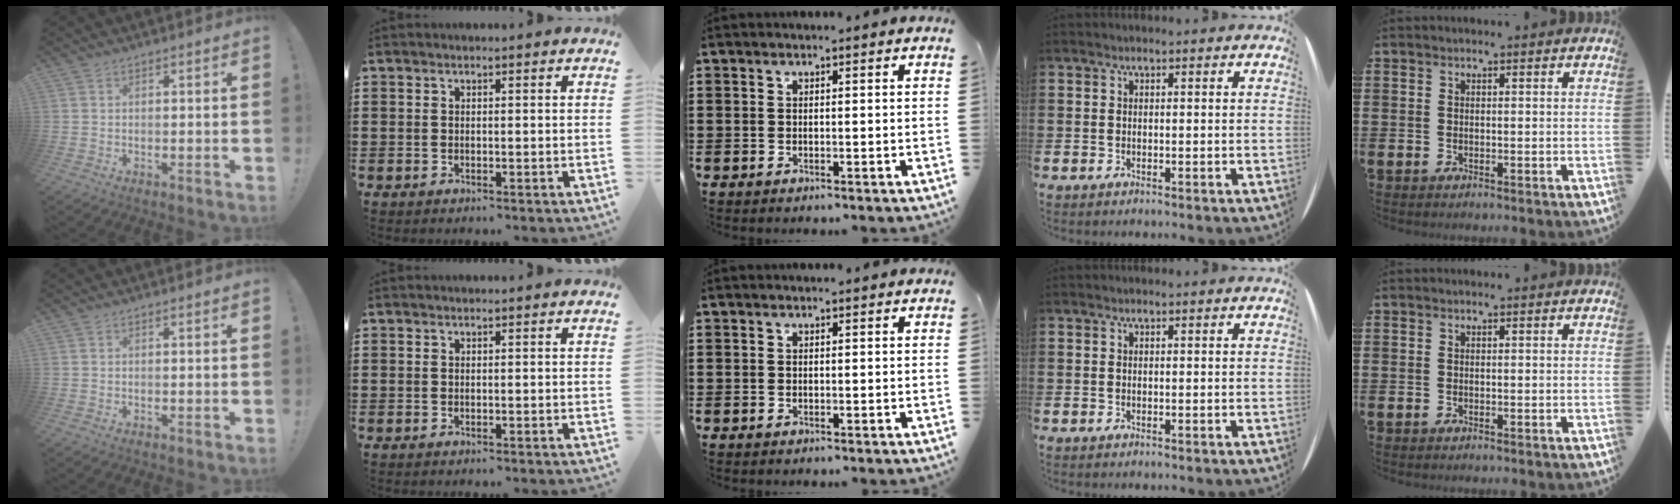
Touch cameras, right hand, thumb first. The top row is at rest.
{}